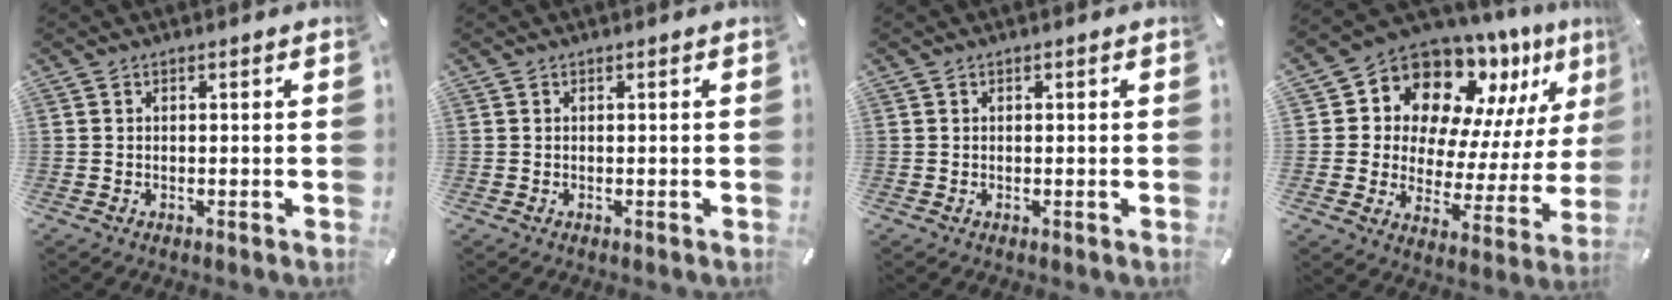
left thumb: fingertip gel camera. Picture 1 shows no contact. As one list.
[{"total": 0.0}, {"total": 0.0}, {"total": 13.9, "force": [11.4, 7.1, 3.6], "torque": [-0.068, -0.119, 0.196]}]